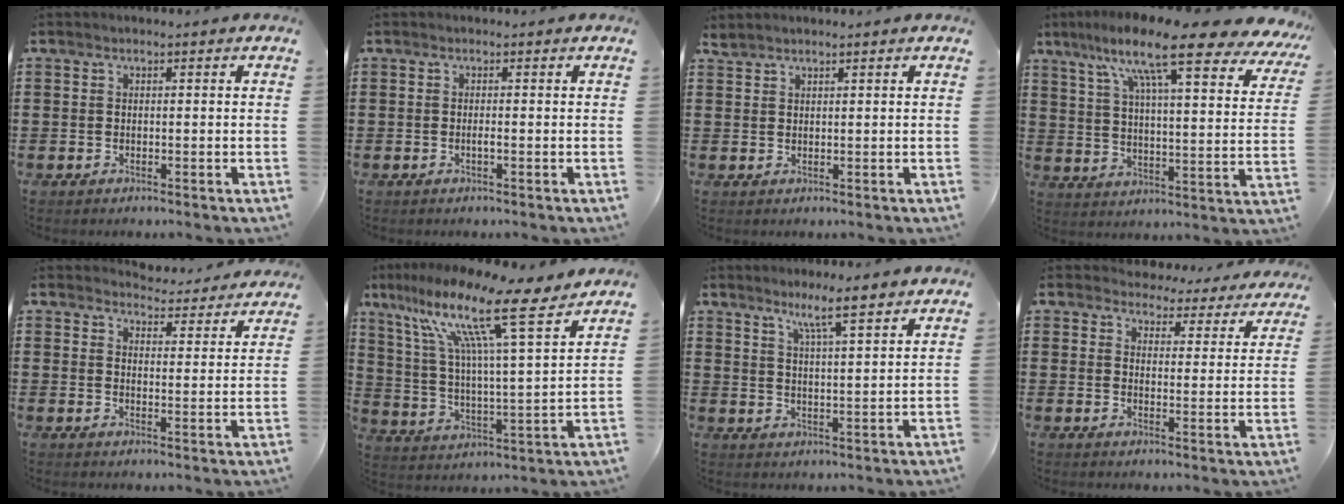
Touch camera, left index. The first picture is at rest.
{"total": 0.7, "force": [-0.2, 0.1, 0.6], "torque": [-0.012, -0.002, -0.002]}
{"total": 1.4, "force": [1.4, 0.1, 0.2], "torque": [-0.007, -0.001, 0.028]}
{"total": 14.5, "force": [10.6, 1.9, 9.7], "torque": [-0.197, -0.055, 0.170]}
{"total": 4.5, "force": [4.5, 0.3, 0.3], "torque": [-0.014, -0.027, 0.079]}
{"total": 14.2, "force": [10.2, 1.1, 9.8], "torque": [-0.215, -0.061, 0.163]}
{"total": 5.7, "force": [4.6, -0.1, 3.4], "torque": [-0.071, -0.013, 0.077]}
{"total": 4.3, "force": [4.2, 0.9, 0.1], "torque": [-0.019, -0.029, 0.071]}